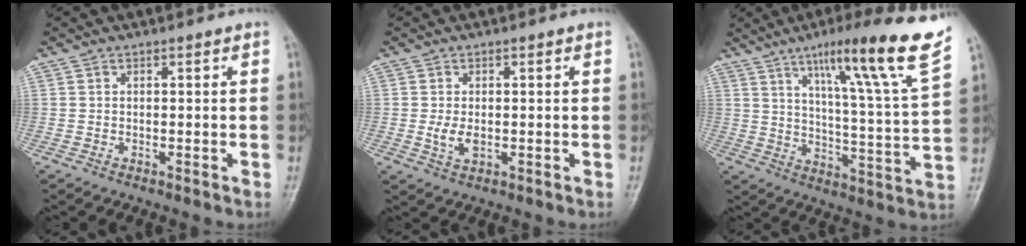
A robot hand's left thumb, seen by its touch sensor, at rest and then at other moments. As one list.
[{"total": 3.0, "force": [-0.1, 1.8, 2.5], "torque": [-0.050, -0.008, -0.001]}, {"total": 20.3, "force": [12.4, 0.6, 16.1], "torque": [-0.220, -0.056, 0.180]}]